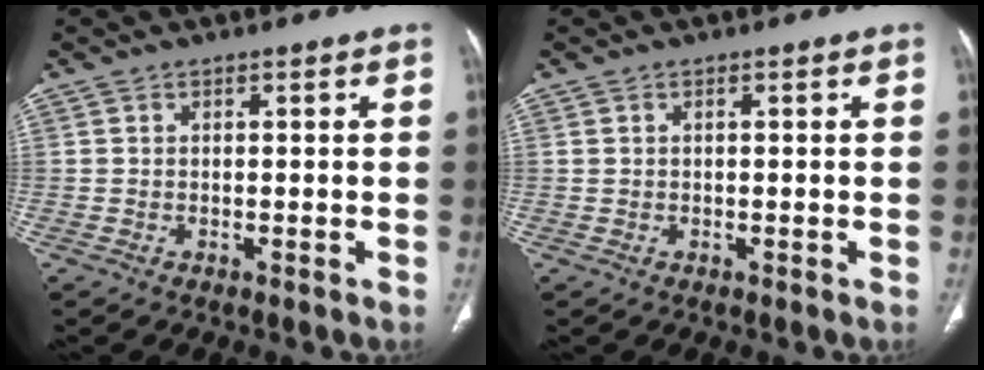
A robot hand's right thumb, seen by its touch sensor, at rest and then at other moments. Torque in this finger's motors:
{"motor_torque": [-0.24, 0.17, -0.50, 0.36, 0.03]}